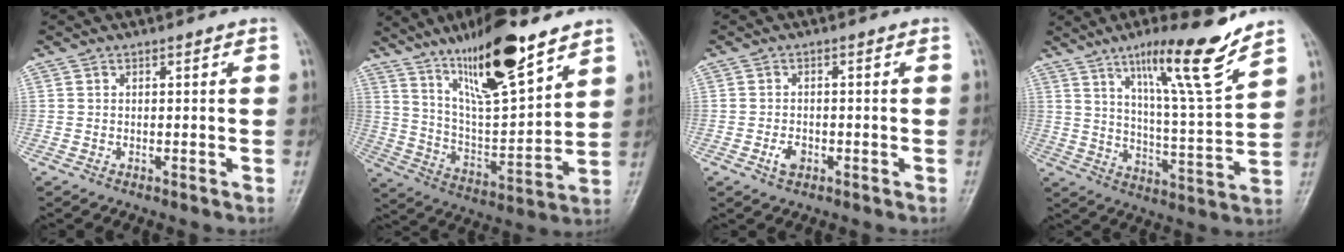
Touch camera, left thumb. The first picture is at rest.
{"total": 18.3, "force": [12.1, 4.1, 13.1], "torque": [-0.208, -0.064, 0.224]}
{"total": 2.7, "force": [-1.2, 1.8, 1.6], "torque": [-0.028, 0.005, -0.020]}
{"total": 15.4, "force": [10.3, 1.1, 11.4], "torque": [-0.174, -0.065, 0.172]}